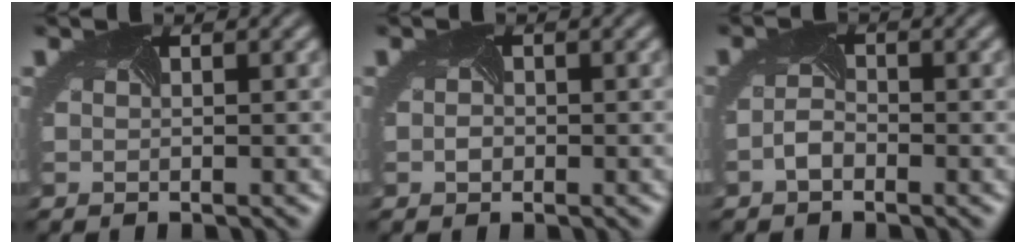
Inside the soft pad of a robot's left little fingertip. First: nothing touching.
{"total": 0.5, "force": [-0.5, 0.0, -0.2], "torque": [-0.009, -0.005, -0.003]}
{"total": 1.5, "force": [-1.3, 0.3, 0.5], "torque": [-0.025, -0.003, -0.021]}